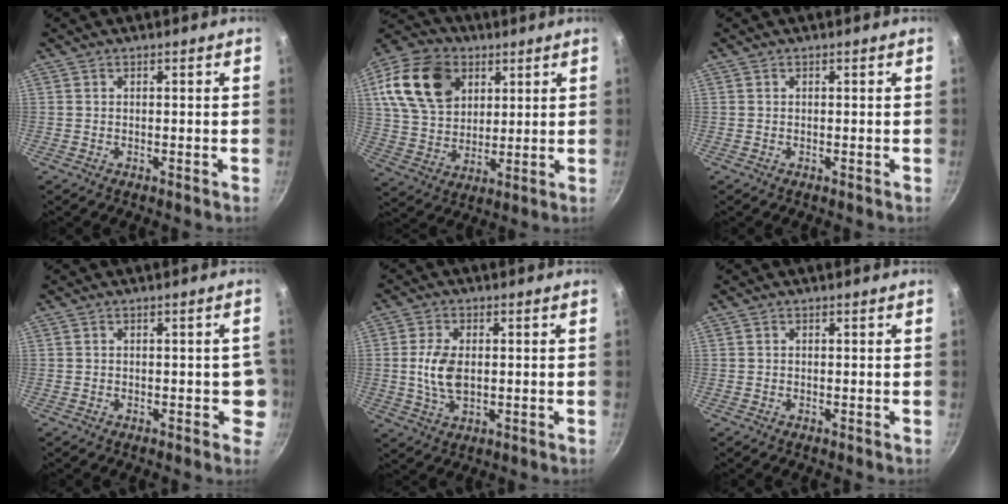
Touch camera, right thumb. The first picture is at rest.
{"total": 18.4, "force": [6.8, 13.3, 10.8], "torque": [-0.180, -0.007, 0.124]}
{"total": 0.0}
{"total": 3.1, "force": [-0.5, 2.1, 2.2], "torque": [0.013, 0.012, -0.009]}
{"total": 7.2, "force": [0.2, 4.3, 5.9], "torque": [-0.113, -0.001, 0.003]}
{"total": 0.0}